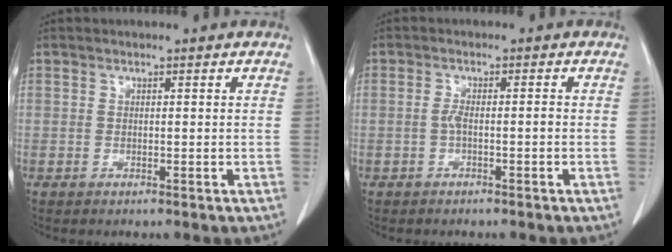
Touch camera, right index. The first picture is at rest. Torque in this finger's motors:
{"motor_torque": [0.31, -0.21, 0.13, 0.03]}